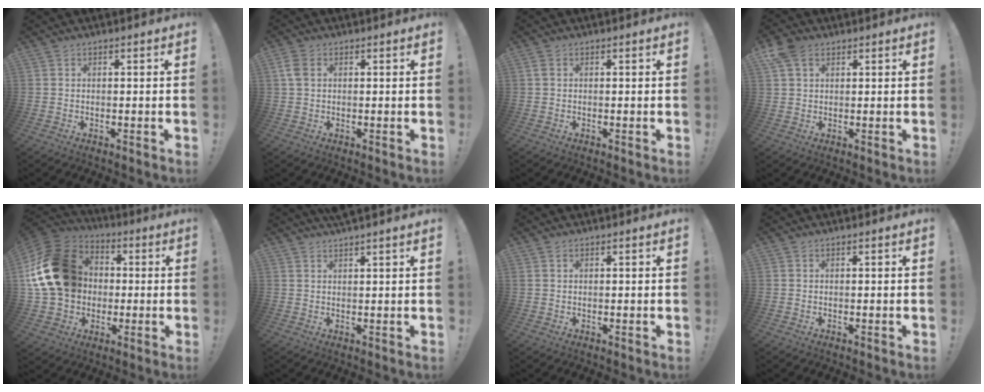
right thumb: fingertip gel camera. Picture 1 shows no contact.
{"total": 4.1, "force": [1.4, 2.6, 2.8], "torque": [-0.057, 0.001, 0.026]}
{"total": 1.0, "force": [0.2, 0.7, 0.7], "torque": [-0.009, 0.000, 0.003]}
{"total": 6.3, "force": [3.1, 4.2, 3.5], "torque": [-0.058, -0.004, 0.061]}
{"total": 21.3, "force": [2.2, 17.2, 12.3], "torque": [-0.208, 0.013, 0.061]}
{"total": 2.7, "force": [2.4, -0.6, 1.2], "torque": [-0.021, -0.013, 0.041]}
{"total": 0.8, "force": [0.5, 0.5, 0.4], "torque": [-0.008, 0.001, 0.010]}
{"total": 0.0}